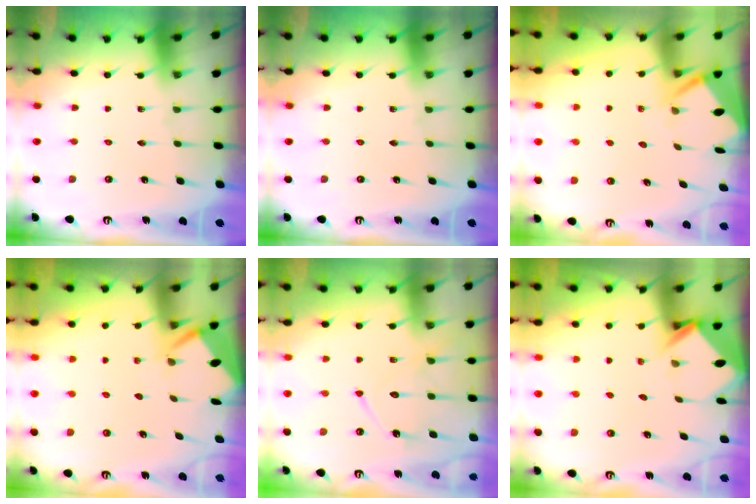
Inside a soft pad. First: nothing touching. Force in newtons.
{"total": 0.0}
{"total": 3.5, "press": 3.5, "slide": 0.3}
{"total": 2.8, "press": 2.8, "slide": 0.4}
{"total": 12.8, "press": 12.7, "slide": 1.1}
{"total": 3.4, "press": 3.3, "slide": 0.3}